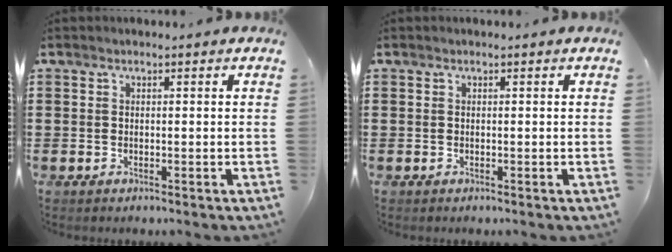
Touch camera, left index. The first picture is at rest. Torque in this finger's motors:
{"motor_torque": [0.00, 0.00, 0.00, -0.01]}